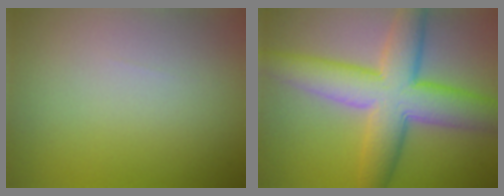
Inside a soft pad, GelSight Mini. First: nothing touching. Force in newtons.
{"total": 9.8, "press": 9.8, "slide": 0.4}